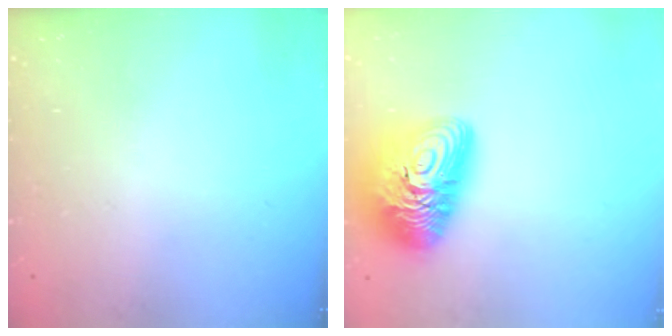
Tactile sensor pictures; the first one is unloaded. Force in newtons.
{"total": 17.8, "press": 17.7, "slide": 1.3}